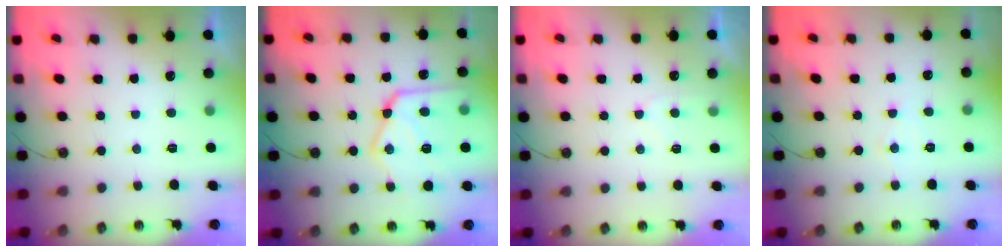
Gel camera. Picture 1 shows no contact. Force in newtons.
{"total": 20.2, "press": 20.1, "slide": 1.6}
{"total": 5.1, "press": 5.1, "slide": 0.6}
{"total": 5.2, "press": 5.2, "slide": 0.5}